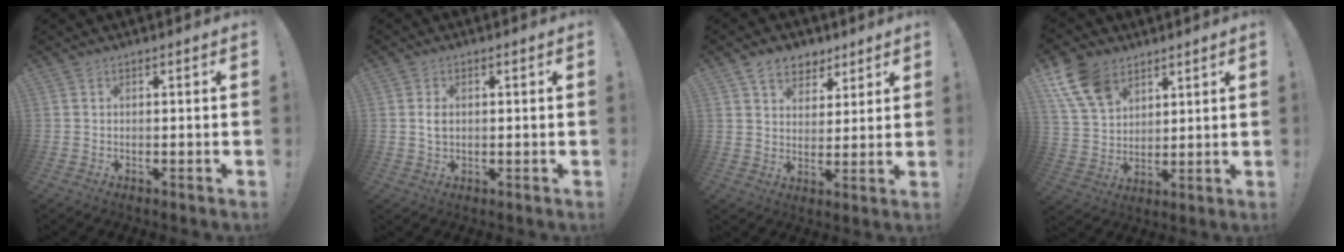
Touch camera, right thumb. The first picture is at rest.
{"total": 2.6, "force": [0.4, 1.7, 1.9], "torque": [-0.022, -0.002, 0.004]}
{"total": 8.0, "force": [5.1, 5.5, 2.8], "torque": [-0.036, -0.025, 0.098]}
{"total": 13.4, "force": [8.0, 8.7, 6.3], "torque": [-0.124, -0.037, 0.157]}